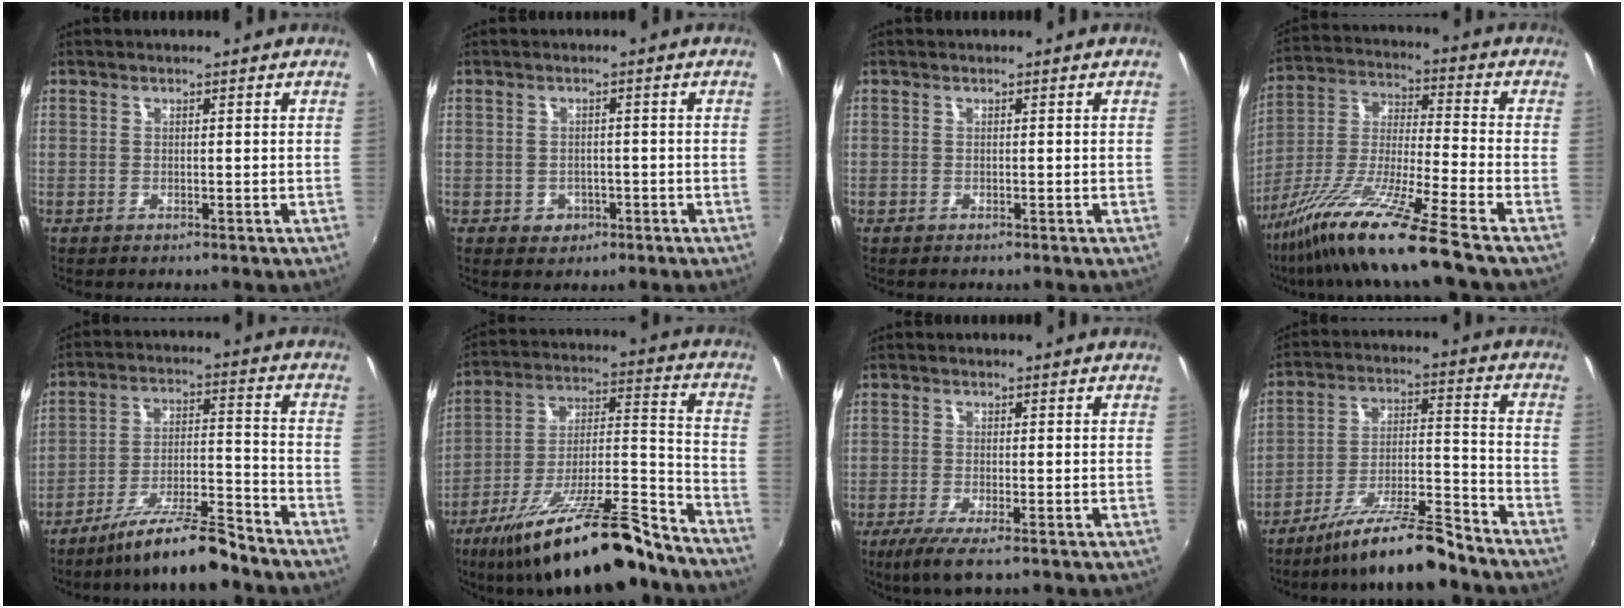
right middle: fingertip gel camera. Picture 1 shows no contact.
{"total": 3.2, "force": [-1.1, 2.8, 1.1], "torque": [-0.026, 0.002, -0.010]}
{"total": 0.0}
{"total": 17.0, "force": [-12.6, -1.2, 11.3], "torque": [-0.226, -0.027, -0.238]}
{"total": 12.4, "force": [-10.6, 0.8, 6.4], "torque": [-0.127, -0.003, -0.181]}
{"total": 24.0, "force": [-18.5, 4.0, 14.9], "torque": [-0.245, -0.023, -0.291]}
{"total": 4.7, "force": [-2.8, 0.4, 3.8], "torque": [-0.086, -0.020, -0.053]}
{"total": 14.0, "force": [-11.9, 0.8, 7.3], "torque": [-0.141, -0.006, -0.203]}